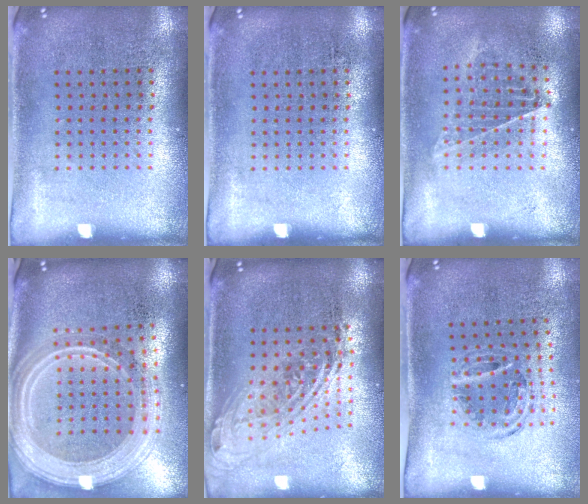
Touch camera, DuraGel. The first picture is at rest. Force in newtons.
{"total": 0.0}
{"total": 1.0, "press": 0.9, "slide": 0.3}
{"total": 3.0, "press": 2.4, "slide": 1.7}
{"total": 2.1, "press": 1.6, "slide": 1.4}
{"total": 0.9, "press": 0.9, "slide": 0.1}